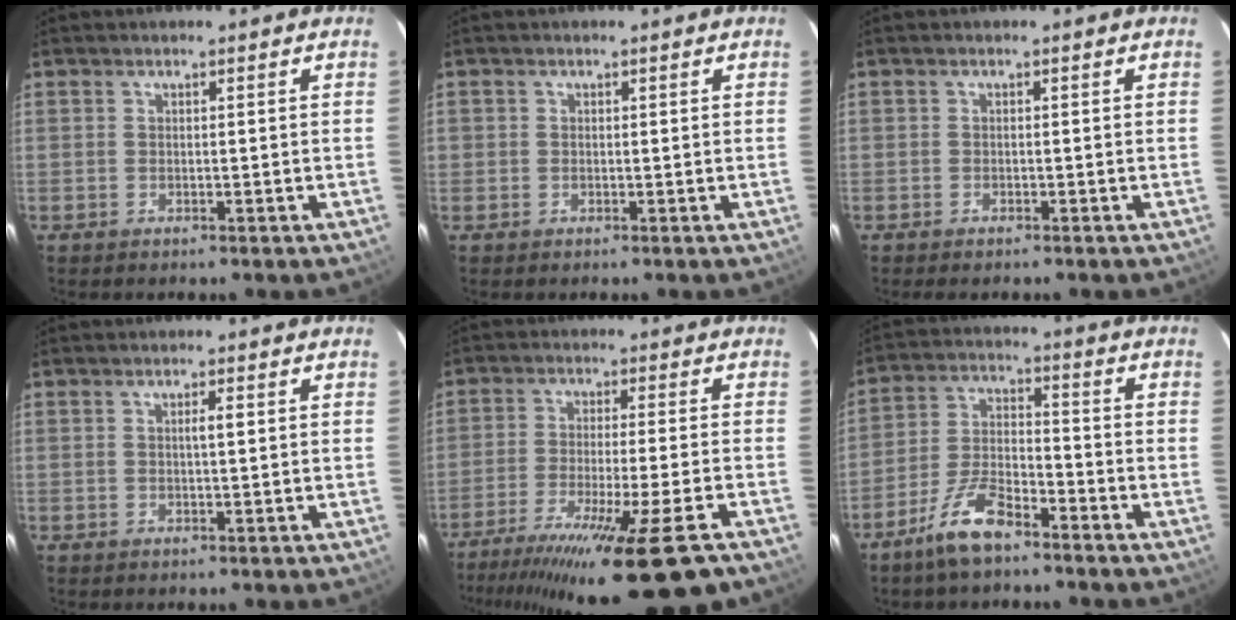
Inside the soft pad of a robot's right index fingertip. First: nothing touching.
{"total": 0.6, "force": [0.0, 0.5, 0.1], "torque": [0.002, 0.003, -0.002]}
{"total": 1.0, "force": [-0.8, 0.3, 0.4], "torque": [-0.010, -0.002, -0.009]}
{"total": 1.3, "force": [0.2, 0.0, 1.3], "torque": [-0.024, 0.002, 0.003]}
{"total": 20.4, "force": [-14.9, 0.0, 14.0], "torque": [-0.173, -0.064, -0.233]}
{"total": 8.5, "force": [-6.2, 2.2, 5.4], "torque": [-0.119, -0.006, -0.124]}